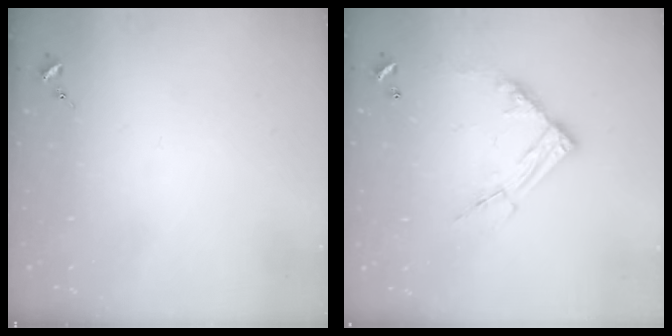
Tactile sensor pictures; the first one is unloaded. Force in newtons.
{"total": 13.1, "press": 13.0, "slide": 1.2}